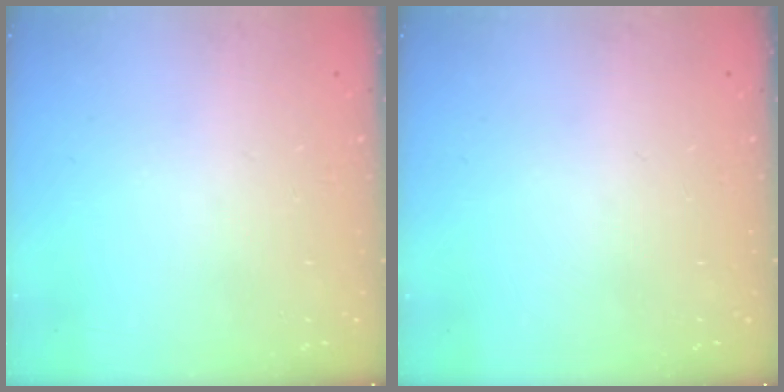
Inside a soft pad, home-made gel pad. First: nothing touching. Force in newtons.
{"total": 0.0}